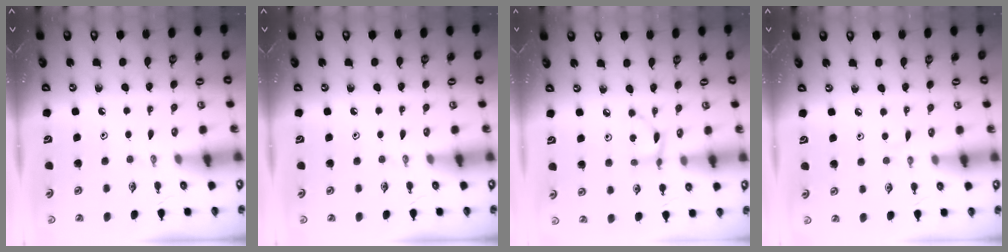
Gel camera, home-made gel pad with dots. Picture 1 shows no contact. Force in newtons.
{"total": 0.0}
{"total": 3.8, "press": 3.8, "slide": 0.2}
{"total": 2.1, "press": 2.1, "slide": 0.3}